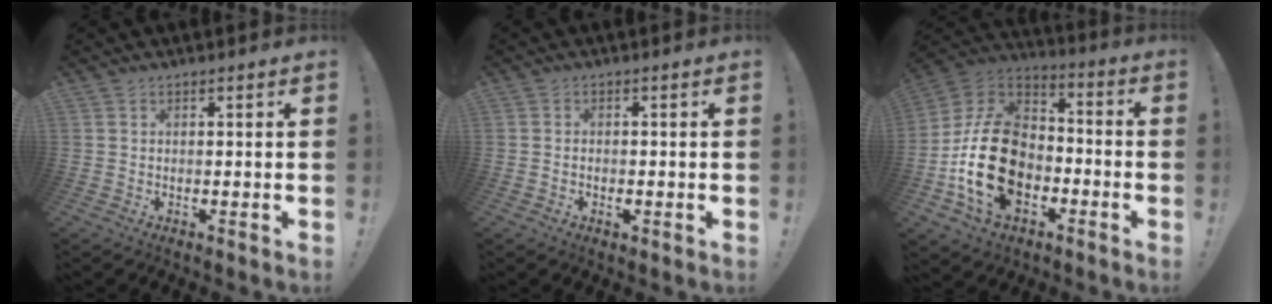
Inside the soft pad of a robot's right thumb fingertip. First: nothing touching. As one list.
[{"total": 1.4, "force": [-0.9, 0.9, 0.8], "torque": [-0.017, 0.005, -0.013]}, {"total": 23.5, "force": [-6.2, 16.6, 15.5], "torque": [-0.298, 0.046, -0.090]}]